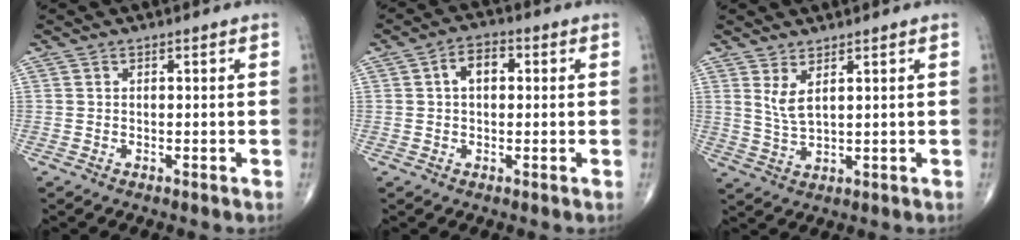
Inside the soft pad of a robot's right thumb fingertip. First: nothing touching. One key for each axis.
{"total": 4.9, "fx": 0.8, "fy": 3.1, "fz": 3.8, "tx": -0.058, "ty": 0.015, "tz": 0.007}
{"total": 4.2, "fx": 2.0, "fy": 1.2, "fz": 3.5, "tx": -0.074, "ty": -0.020, "tz": 0.049}